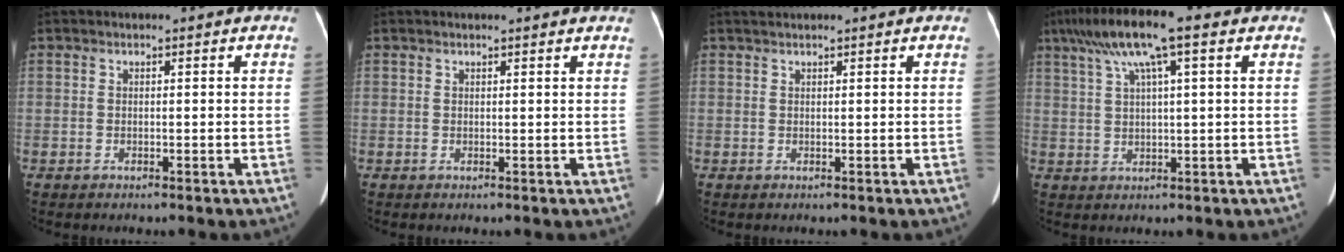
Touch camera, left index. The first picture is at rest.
{"total": 2.4, "force": [2.2, -0.2, 0.7], "torque": [-0.016, 0.005, 0.017]}
{"total": 1.2, "force": [1.1, 0.0, 0.3], "torque": [-0.007, 0.027, 0.025]}
{"total": 9.7, "force": [5.0, 0.8, 8.3], "torque": [-0.158, 0.034, 0.083]}